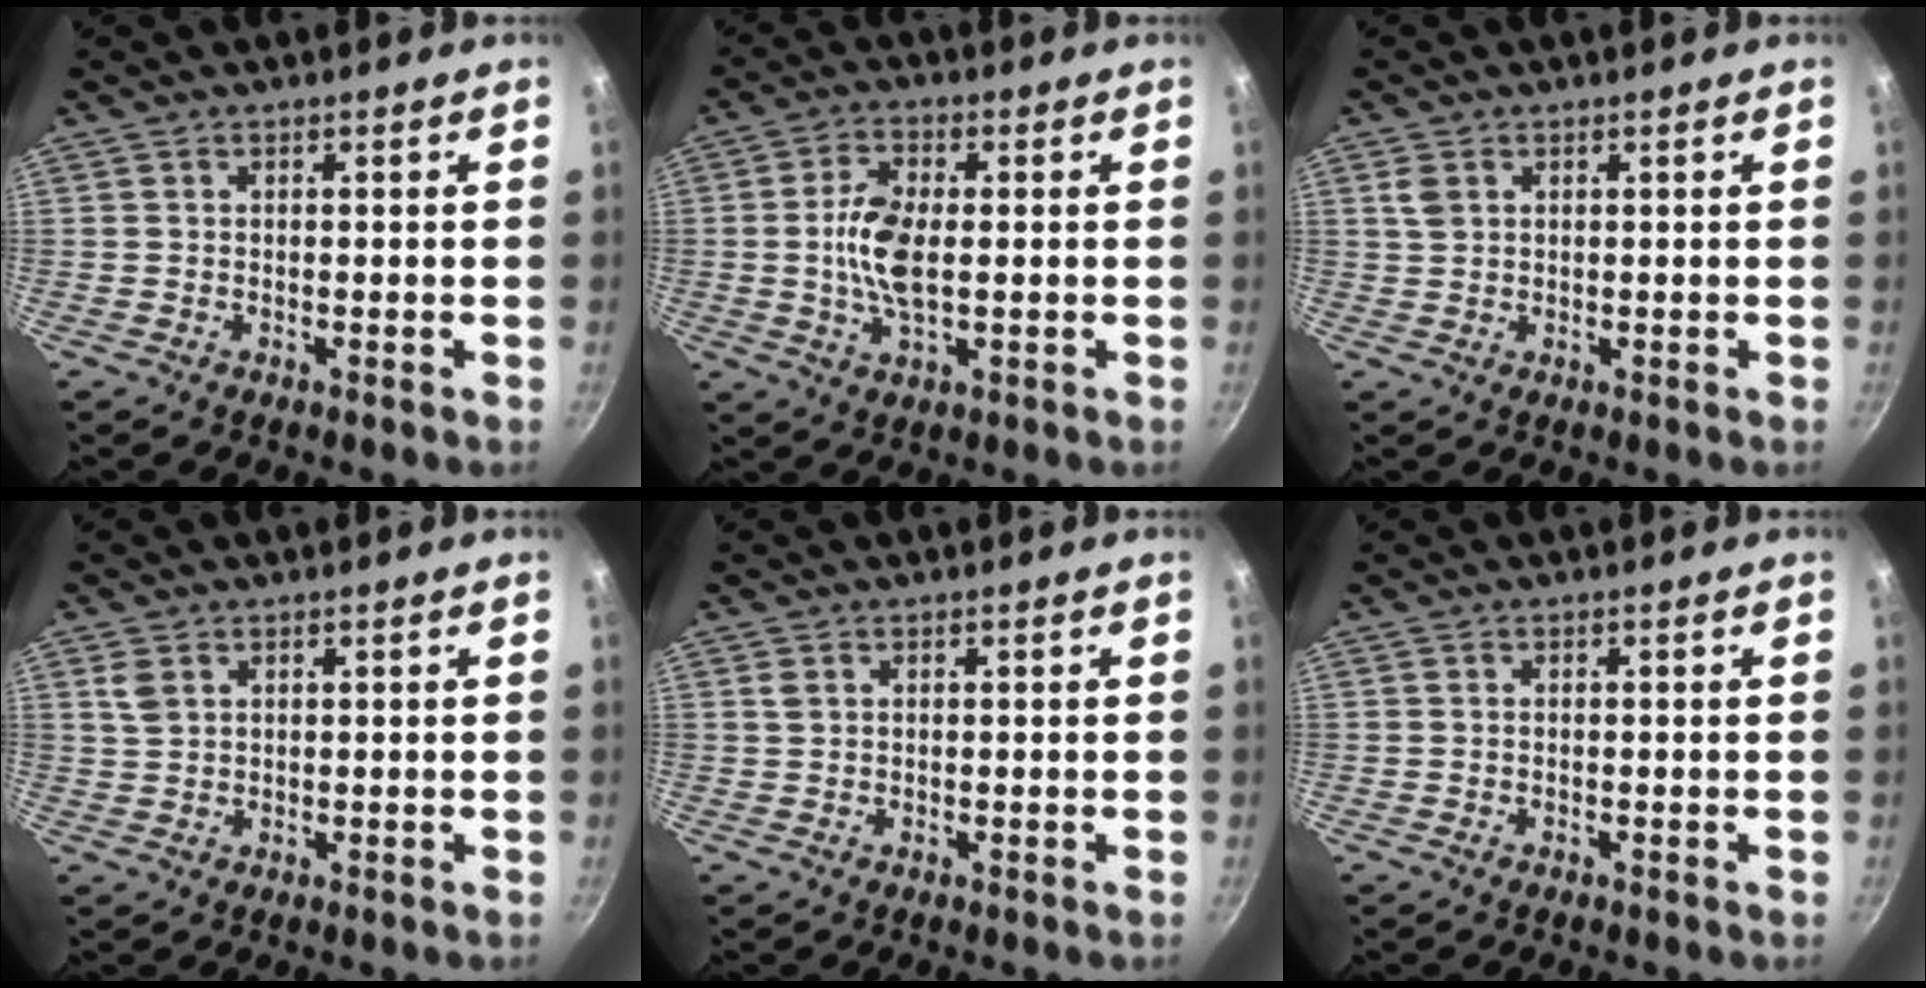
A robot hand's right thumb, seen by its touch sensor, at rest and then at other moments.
{"total": 8.3, "force": [-0.1, 4.1, 7.2], "torque": [-0.153, 0.005, -0.003]}
{"total": 2.6, "force": [1.0, 1.9, 1.4], "torque": [-0.028, -0.001, 0.024]}
{"total": 2.7, "force": [1.3, 1.9, 1.5], "torque": [-0.030, -0.002, 0.029]}
{"total": 0.9, "force": [0.4, 0.7, 0.4], "torque": [-0.012, 0.003, 0.010]}
{"total": 0.0}